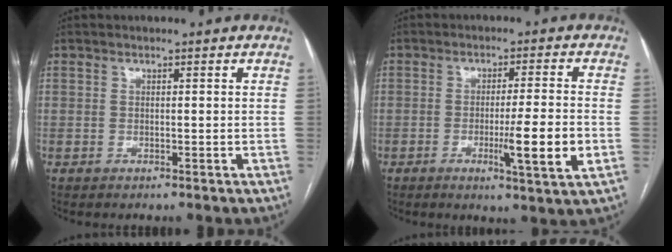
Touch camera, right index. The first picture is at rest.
{"total": 8.4, "force": [-2.3, -0.4, 8.1], "torque": [-0.124, -0.017, -0.036]}